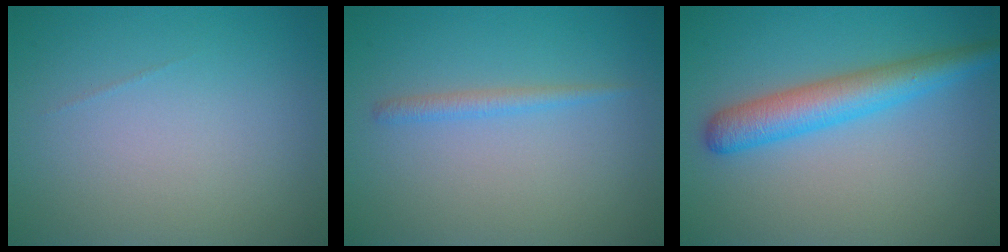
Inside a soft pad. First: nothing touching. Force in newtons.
{"total": 1.3, "press": 1.3, "slide": 0.0}
{"total": 4.7, "press": 4.7, "slide": 0.2}